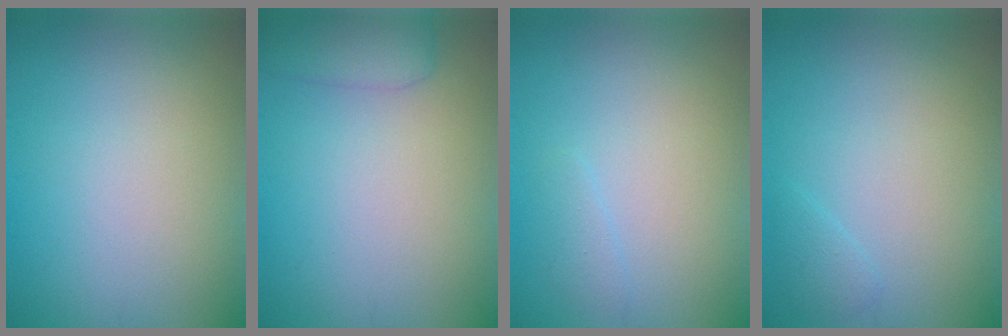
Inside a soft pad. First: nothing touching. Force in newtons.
{"total": 2.5, "press": 2.5, "slide": 0.2}
{"total": 0.9, "press": 0.9, "slide": 0.1}
{"total": 0.9, "press": 0.9, "slide": 0.1}